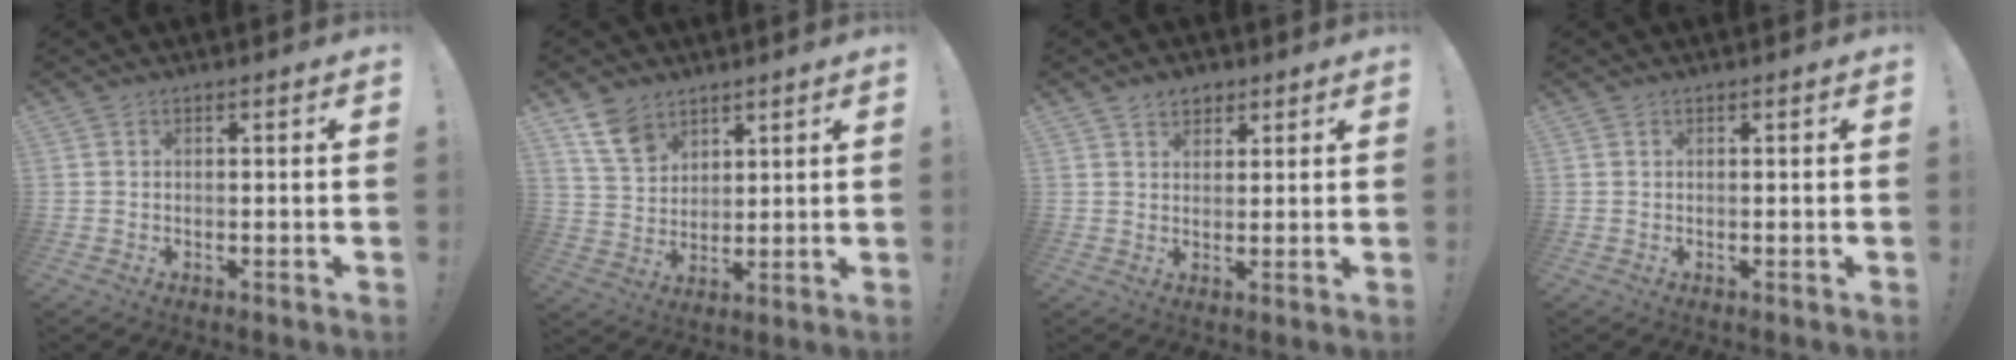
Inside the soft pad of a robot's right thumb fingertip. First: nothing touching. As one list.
[{"total": 10.1, "force": [6.7, 6.5, 3.8], "torque": [-0.065, -0.037, 0.133]}, {"total": 4.5, "force": [3.0, 3.1, 1.3], "torque": [-0.007, -0.014, 0.053]}, {"total": 0.0}]